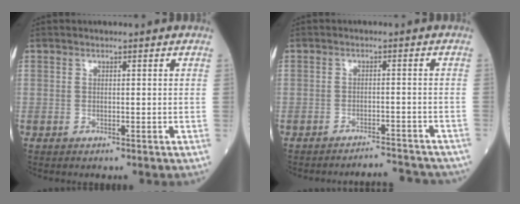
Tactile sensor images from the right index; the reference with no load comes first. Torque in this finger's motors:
{"motor_torque": [0.47, -0.75, 0.03, 0.02]}